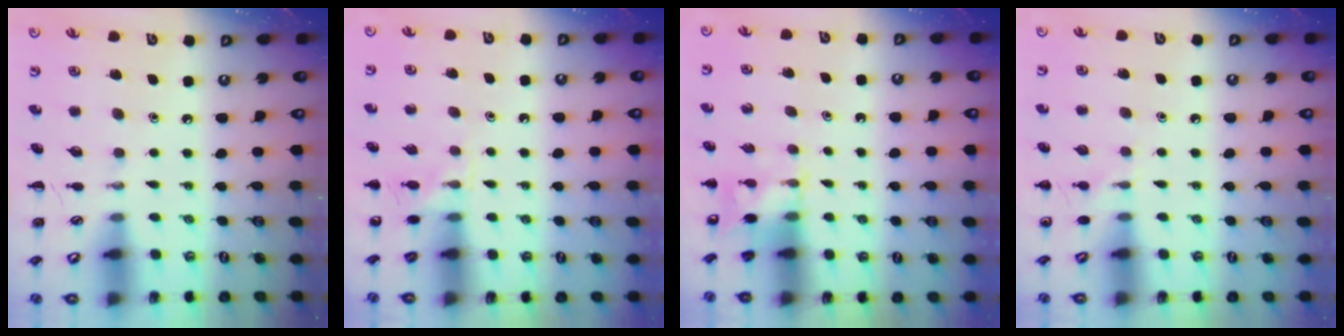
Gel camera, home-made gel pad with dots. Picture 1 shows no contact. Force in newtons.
{"total": 5.2, "press": 4.9, "slide": 1.6}
{"total": 4.8, "press": 4.7, "slide": 1.3}
{"total": 4.6, "press": 4.3, "slide": 1.5}